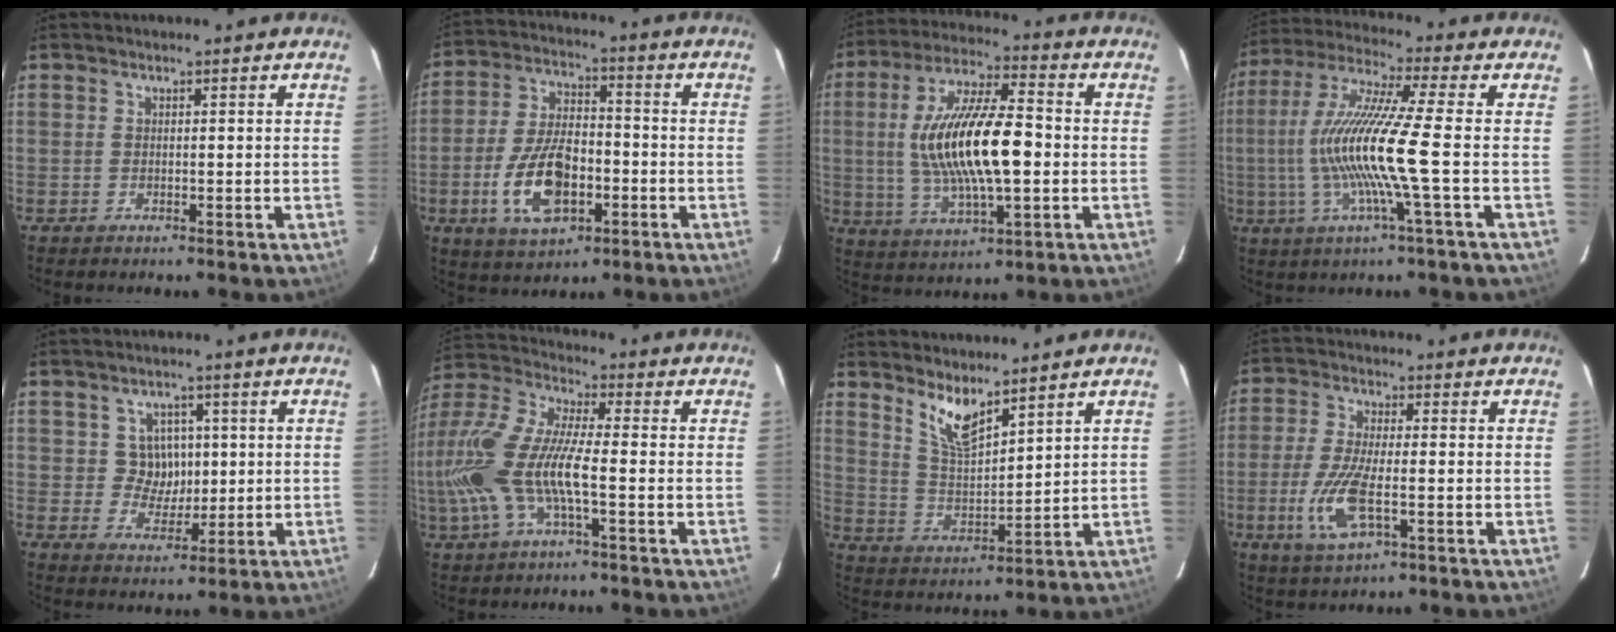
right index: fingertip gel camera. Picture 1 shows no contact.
{"total": 13.9, "force": [-4.6, 7.0, 11.0], "torque": [-0.226, 0.004, -0.075]}
{"total": 18.0, "force": [-0.6, 5.8, 17.1], "torque": [-0.324, 0.005, -0.007]}
{"total": 14.5, "force": [-2.5, -1.3, 14.2], "torque": [-0.280, -0.005, -0.045]}
{"total": 5.4, "force": [0.8, 5.2, 1.2], "torque": [-0.021, 0.012, 0.017]}
{"total": 17.1, "force": [-3.7, 4.4, 16.2], "torque": [-0.329, -0.008, -0.075]}
{"total": 8.2, "force": [6.8, 2.4, 3.8], "torque": [-0.066, -0.007, 0.136]}
{"total": 9.8, "force": [-3.0, 3.0, 8.9], "torque": [-0.191, -0.012, -0.058]}